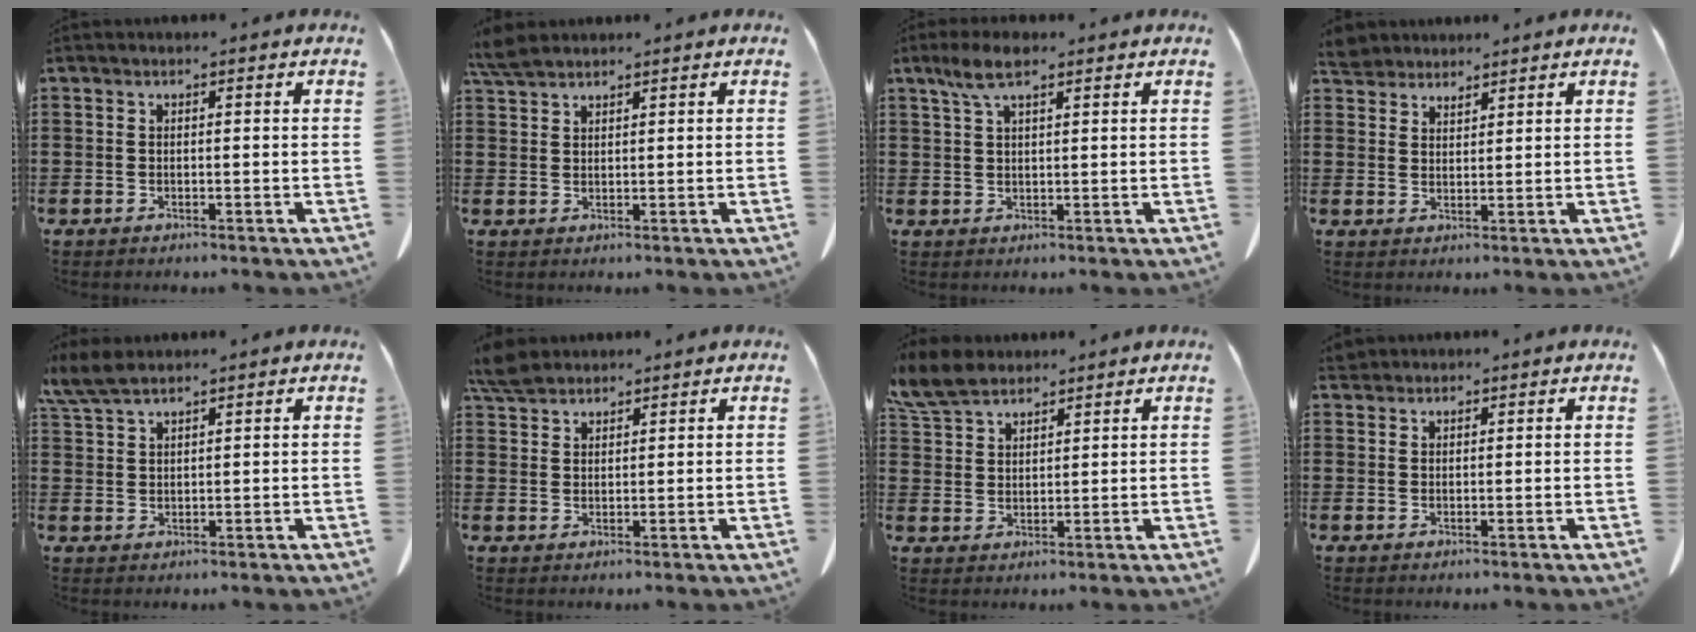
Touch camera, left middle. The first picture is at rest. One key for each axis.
{"total": 3.0, "fx": 2.6, "fy": 0.7, "fz": 1.3, "tx": -0.034, "ty": -0.001, "tz": 0.049}
{"total": 4.9, "fx": 2.8, "fy": 1.4, "fz": 3.8, "tx": -0.080, "ty": 0.006, "tz": 0.050}
{"total": 4.0, "fx": 3.9, "fy": 0.8, "fz": 0.6, "tx": -0.024, "ty": -0.006, "tz": 0.075}
{"total": 4.1, "fx": 3.2, "fy": 0.9, "fz": 2.3, "tx": -0.054, "ty": -0.001, "tz": 0.061}
{"total": 4.2, "fx": 3.8, "fy": 1.3, "fz": 1.5, "tx": -0.041, "ty": -0.004, "tz": 0.072}
{"total": 6.4, "fx": 5.4, "fy": 2.4, "fz": 2.5, "tx": -0.069, "ty": -0.001, "tz": 0.104}
{"total": 1.7, "fx": 1.6, "fy": 0.6, "fz": 0.3, "tx": -0.012, "ty": 0.004, "tz": 0.032}